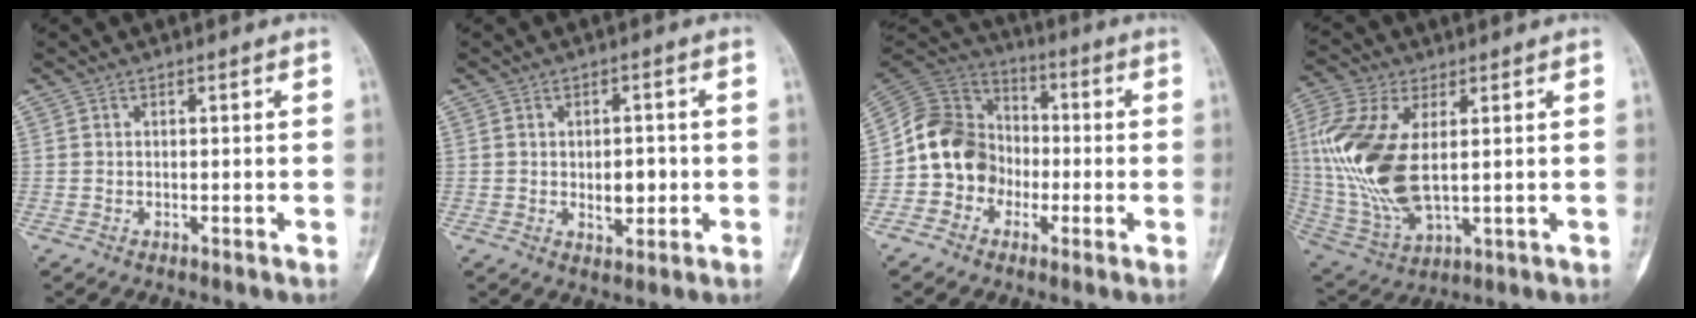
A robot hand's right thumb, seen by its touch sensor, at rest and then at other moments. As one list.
[{"total": 4.5, "force": [-0.5, 2.7, 3.6], "torque": [-0.034, 0.000, -0.004]}, {"total": 13.8, "force": [-3.1, 12.1, 5.9], "torque": [-0.075, 0.053, -0.066]}, {"total": 18.5, "force": [2.1, 9.4, 15.8], "torque": [-0.356, -0.011, 0.050]}]